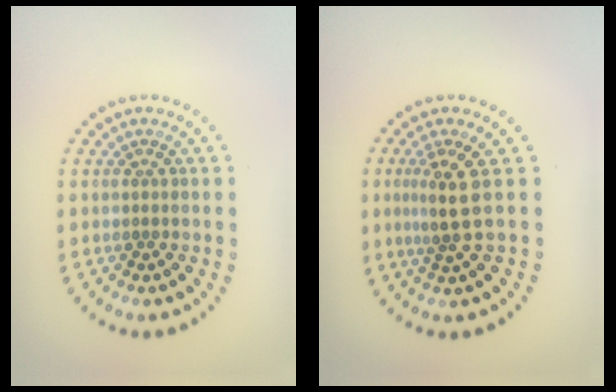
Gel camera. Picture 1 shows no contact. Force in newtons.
{"total": 2.8, "press": 2.2, "slide": 1.7}